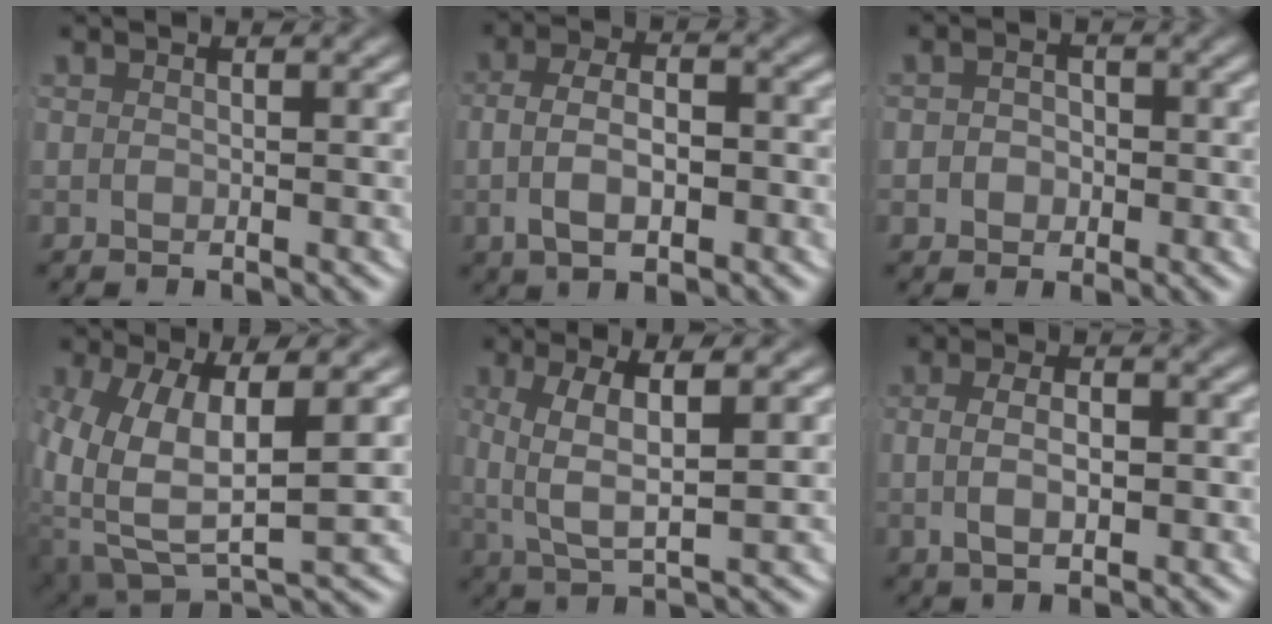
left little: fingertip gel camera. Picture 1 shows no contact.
{"total": 4.8, "force": [-1.2, 2.6, 3.9], "torque": [-0.061, 0.000, -0.017]}
{"total": 2.1, "force": [-0.7, 1.9, 0.7], "torque": [-0.007, -0.004, -0.013]}
{"total": 9.9, "force": [-1.2, 6.5, 7.4], "torque": [-0.155, -0.046, 0.008]}
{"total": 4.1, "force": [0.5, 1.3, 3.8], "torque": [-0.083, -0.008, 0.020]}
{"total": 3.3, "force": [-0.4, 1.6, 2.9], "torque": [-0.041, -0.002, 0.000]}